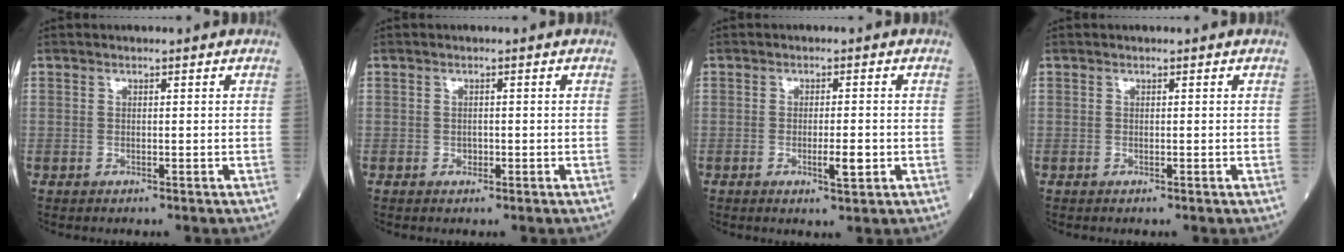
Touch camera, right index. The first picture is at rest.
{"total": 0.8, "force": [-0.2, 0.7, 0.3], "torque": [-0.004, 0.001, -0.003]}
{"total": 3.1, "force": [-0.9, 0.5, 3.0], "torque": [-0.052, -0.004, -0.010]}
{"total": 0.0}